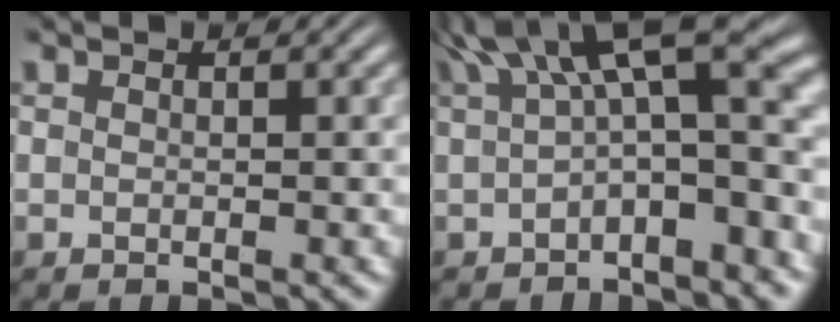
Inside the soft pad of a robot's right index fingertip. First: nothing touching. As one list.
[{"total": 7.8, "force": [1.4, 3.5, 6.8], "torque": [-0.090, 0.001, 0.023]}]